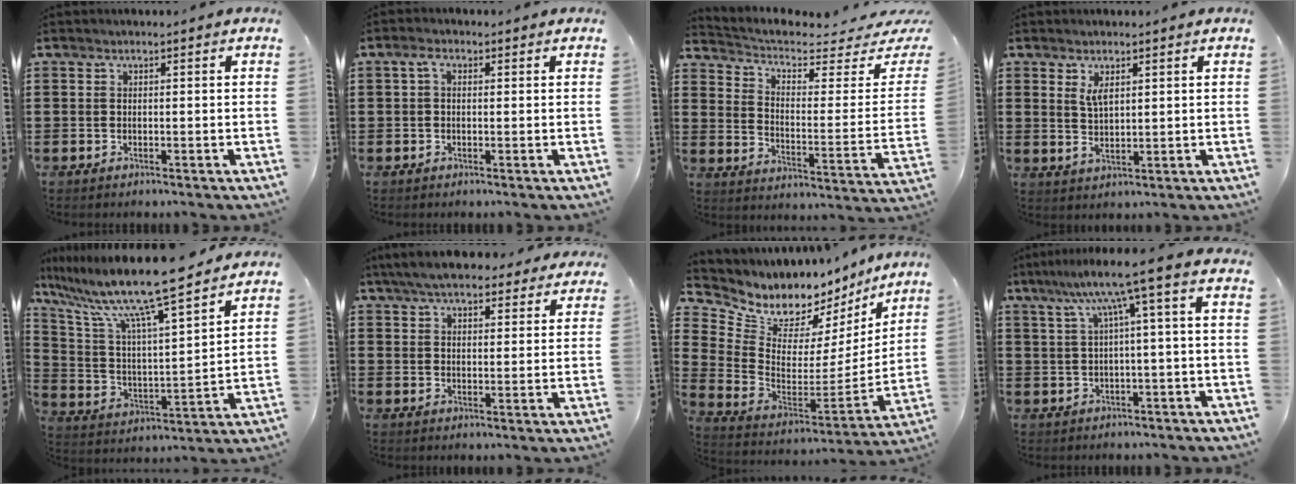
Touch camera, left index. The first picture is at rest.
{"total": 2.0, "force": [0.3, 1.3, 1.5], "torque": [-0.034, 0.010, 0.002]}
{"total": 3.9, "force": [2.9, 1.3, 2.2], "torque": [-0.061, -0.030, 0.045]}
{"total": 3.3, "force": [1.7, 1.3, 2.5], "torque": [-0.054, 0.004, 0.030]}
{"total": 12.3, "force": [10.3, 0.3, 6.8], "torque": [-0.165, -0.070, 0.169]}
{"total": 6.5, "force": [5.8, 1.5, 2.5], "torque": [-0.067, -0.007, 0.108]}
{"total": 7.0, "force": [5.4, 4.2, 1.4], "torque": [-0.061, -0.052, 0.097]}
{"total": 7.5, "force": [2.0, -0.4, 7.2], "torque": [-0.143, -0.004, 0.026]}